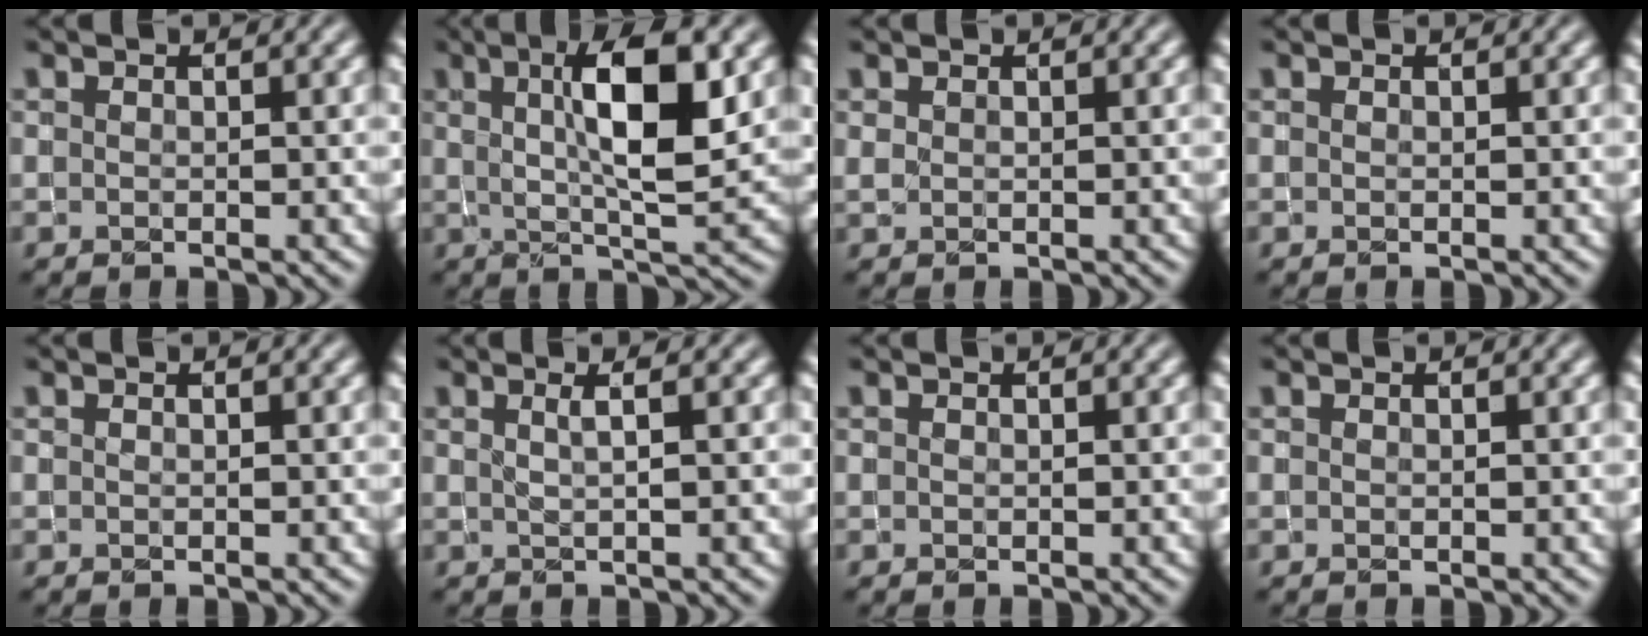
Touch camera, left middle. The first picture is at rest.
{"total": 7.8, "force": [2.0, 2.0, 7.3], "torque": [-0.107, 0.001, 0.032]}
{"total": 0.0}
{"total": 0.0}
{"total": 0.0}
{"total": 1.4, "force": [0.4, 0.4, 1.3], "torque": [-0.015, -0.001, 0.000]}
{"total": 0.0}
{"total": 0.0}